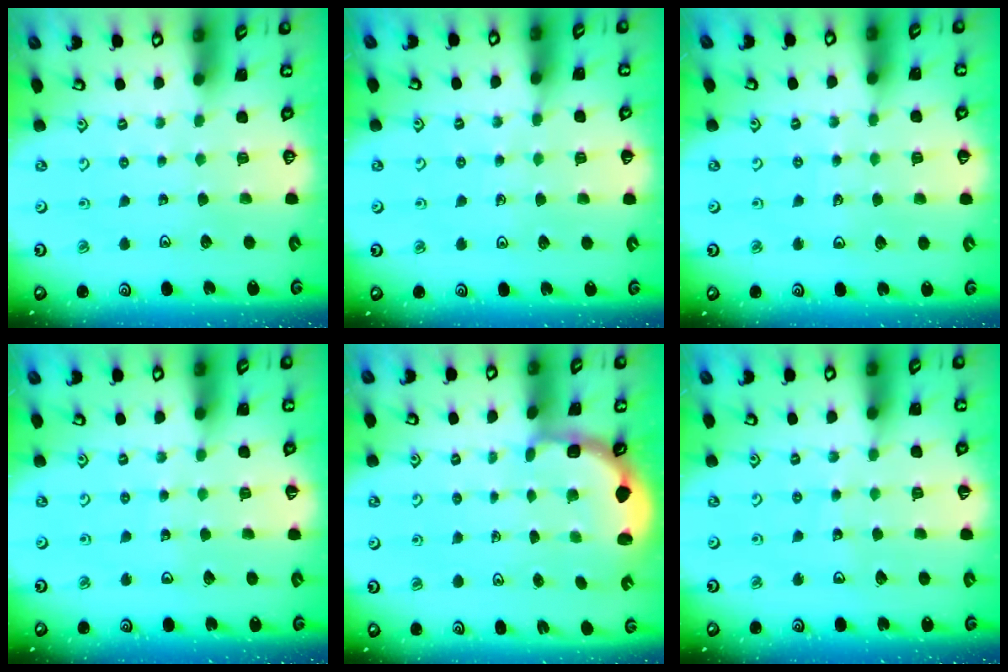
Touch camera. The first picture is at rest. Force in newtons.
{"total": 5.1, "press": 5.1, "slide": 0.7}
{"total": 4.2, "press": 4.0, "slide": 1.3}
{"total": 3.7, "press": 3.7, "slide": 0.4}
{"total": 2.7, "press": 2.1, "slide": 1.7}
{"total": 5.1, "press": 5.1, "slide": 0.7}